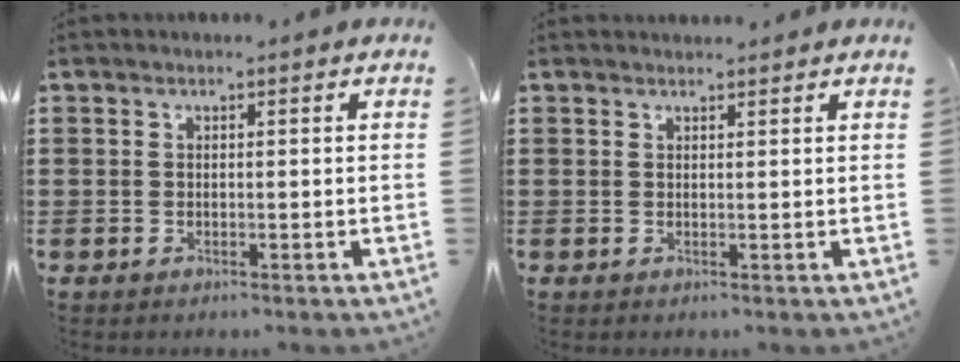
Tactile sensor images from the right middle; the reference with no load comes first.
{"total": 1.0, "force": [1.0, 0.0, -0.1], "torque": [-0.002, -0.003, 0.018]}